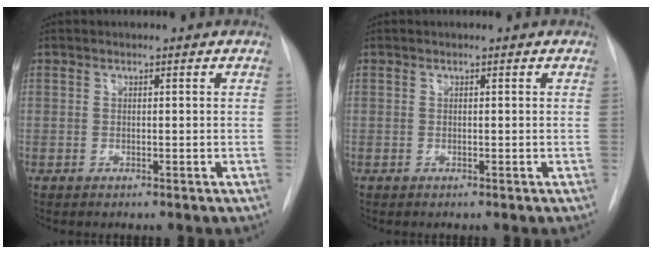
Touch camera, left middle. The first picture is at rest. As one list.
[{"total": 0.0}]